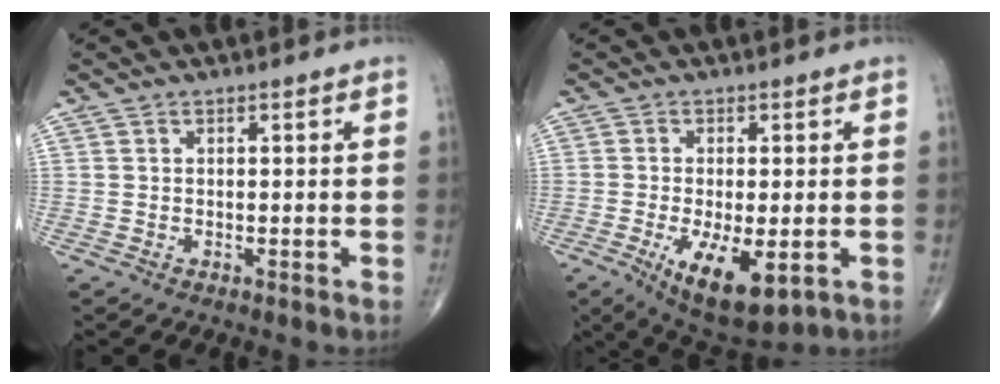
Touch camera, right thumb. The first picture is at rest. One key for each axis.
{"total": 11.7, "fx": -4.0, "fy": 4.7, "fz": 9.9, "tx": -0.158, "ty": -0.018, "tz": -0.052}